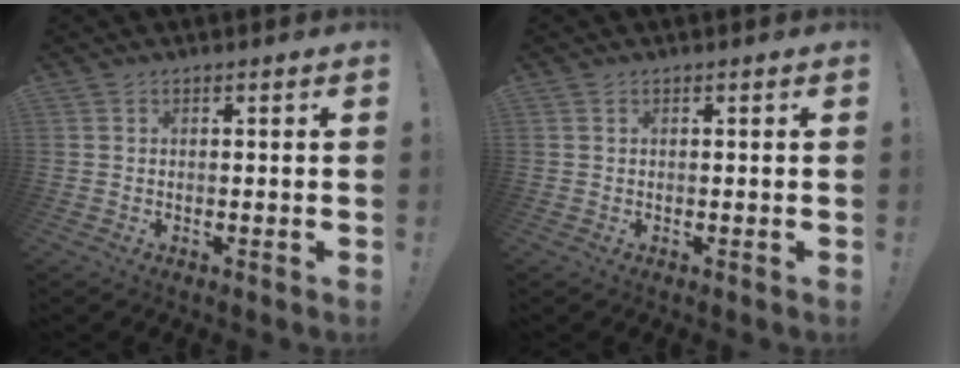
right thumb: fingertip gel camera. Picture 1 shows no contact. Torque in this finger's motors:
{"motor_torque": [0.00, -0.04, -0.10, -0.02, 0.00]}